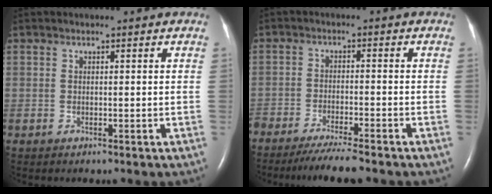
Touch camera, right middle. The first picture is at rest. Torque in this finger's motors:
{"motor_torque": [0.12, -0.10, 0.05, 0.03]}